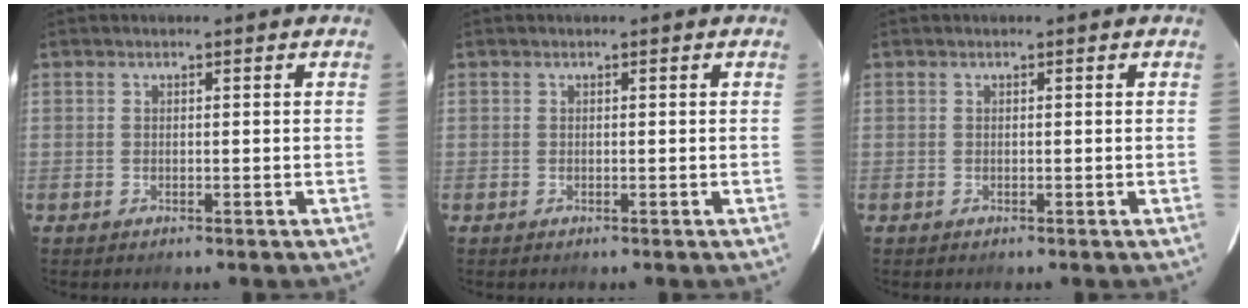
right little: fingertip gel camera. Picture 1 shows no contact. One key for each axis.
{"total": 0.0}
{"total": 0.0}